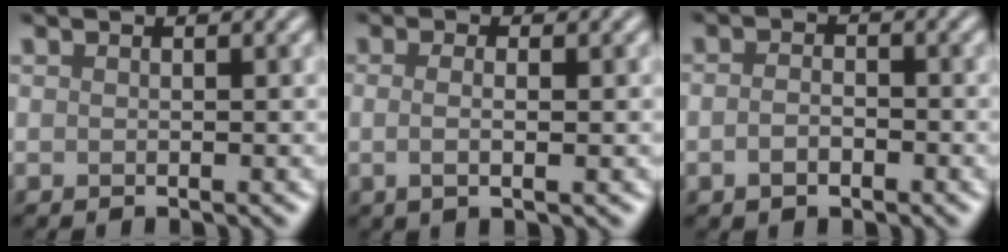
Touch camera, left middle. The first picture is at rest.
{"total": 2.1, "force": [-0.1, 0.7, 2.0], "torque": [-0.035, -0.002, -0.008]}
{"total": 1.8, "force": [-0.7, 1.1, 1.2], "torque": [-0.026, -0.001, -0.018]}